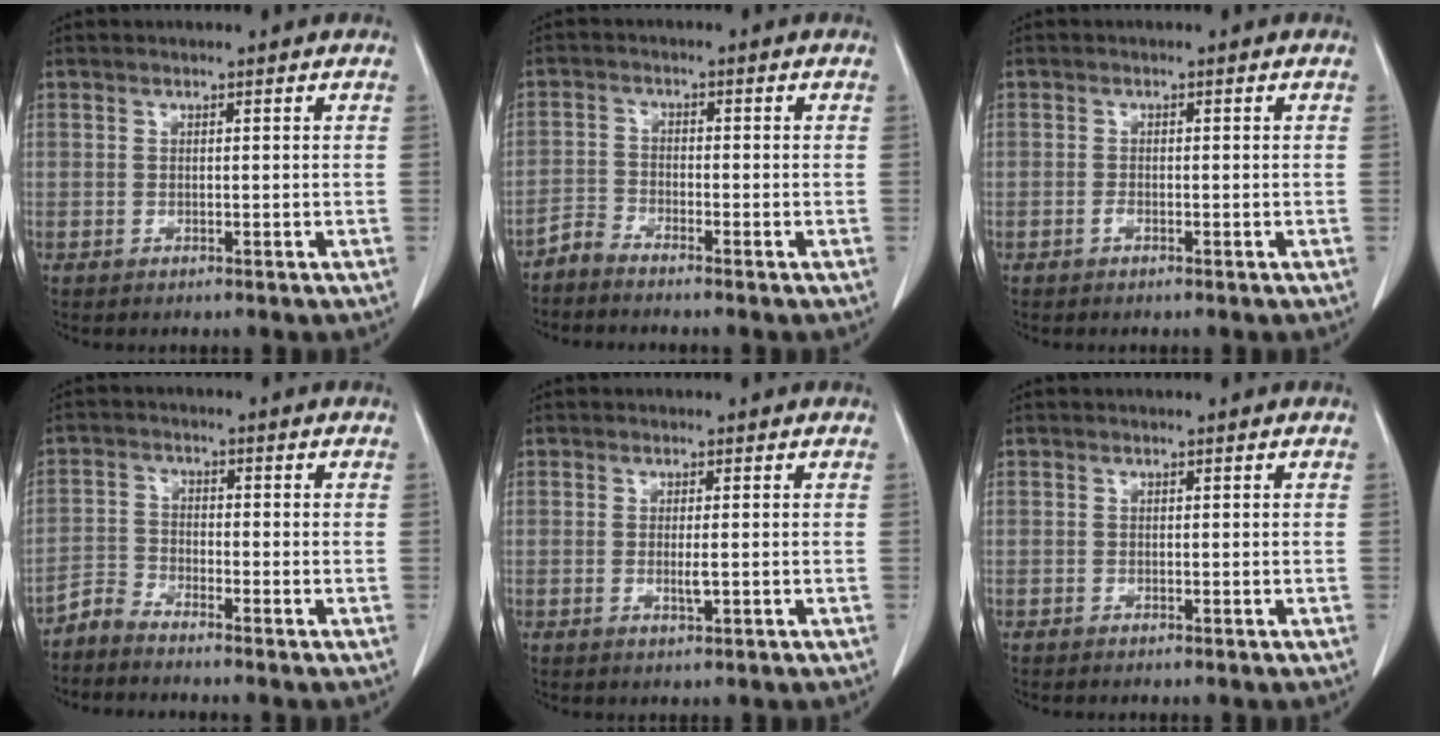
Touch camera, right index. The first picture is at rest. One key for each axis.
{"total": 2.7, "fx": -2.6, "fy": 0.5, "fz": 0.6, "tx": -0.014, "ty": -0.001, "tz": -0.054}
{"total": 1.1, "fx": -0.5, "fy": 0.6, "fz": 0.7, "tx": -0.011, "ty": 0.003, "tz": -0.009}
{"total": 3.1, "fx": -3.1, "fy": 0.5, "fz": 0.5, "tx": -0.011, "ty": -0.006, "tz": -0.066}
{"total": 2.3, "fx": -0.4, "fy": 0.6, "fz": 2.2, "tx": -0.046, "ty": -0.003, "tz": -0.003}
{"total": 0.0}